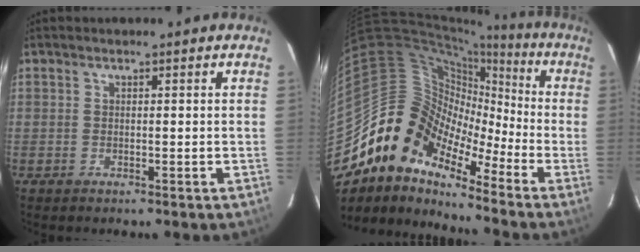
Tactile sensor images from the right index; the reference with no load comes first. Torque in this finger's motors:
{"motor_torque": [0.37, -0.14, 0.12, -0.21]}